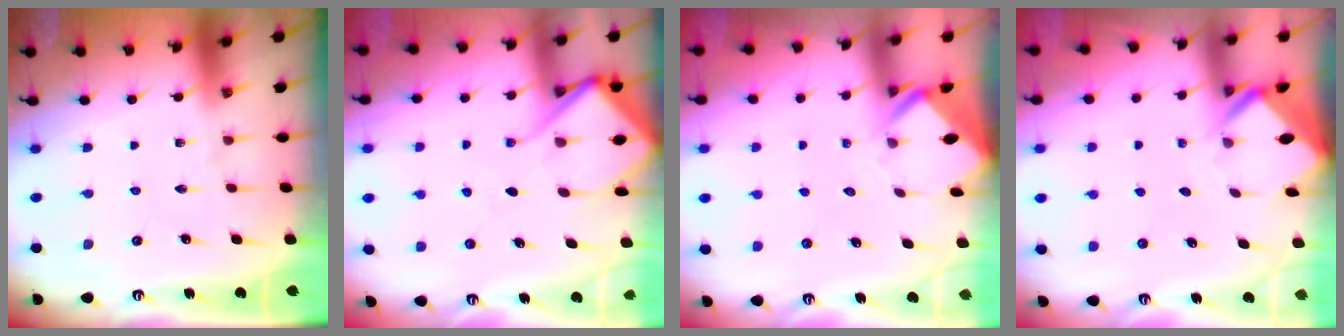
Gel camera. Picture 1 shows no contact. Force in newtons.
{"total": 7.7, "press": 7.7, "slide": 0.7}
{"total": 2.5, "press": 2.5, "slide": 0.1}
{"total": 2.7, "press": 2.7, "slide": 0.2}